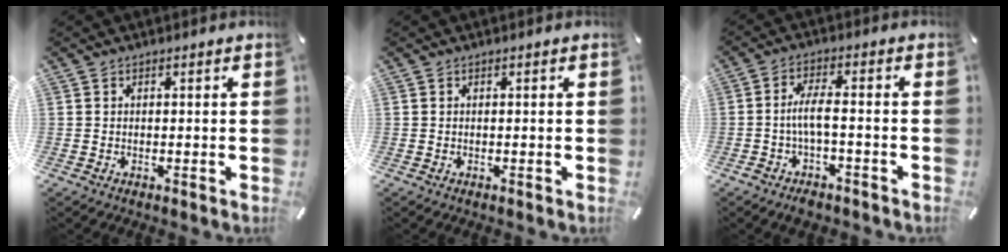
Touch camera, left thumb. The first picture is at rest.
{"total": 0.0}
{"total": 6.7, "force": [-2.1, 2.0, 6.1], "torque": [-0.122, 0.005, -0.040]}